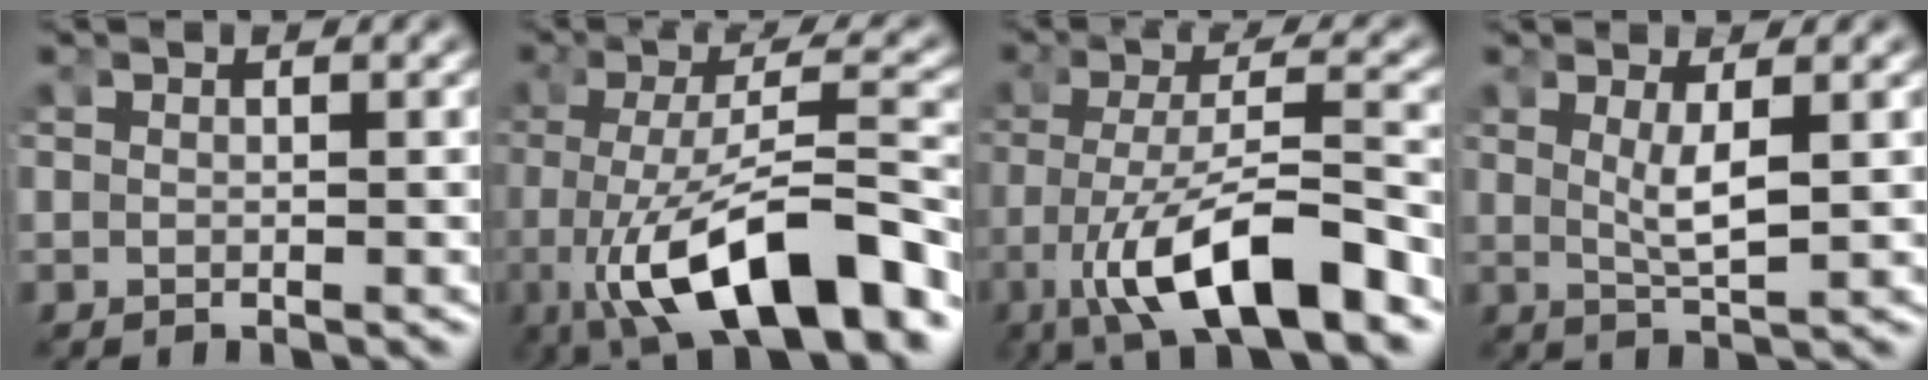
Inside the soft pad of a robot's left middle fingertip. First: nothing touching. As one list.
[{"total": 10.9, "force": [-4.2, 3.5, 9.4], "torque": [-0.176, -0.027, -0.046]}, {"total": 8.6, "force": [-3.8, 2.5, 7.3], "torque": [-0.136, -0.024, -0.046]}, {"total": 3.1, "force": [0.7, 0.1, 3.0], "torque": [-0.057, -0.017, 0.025]}]